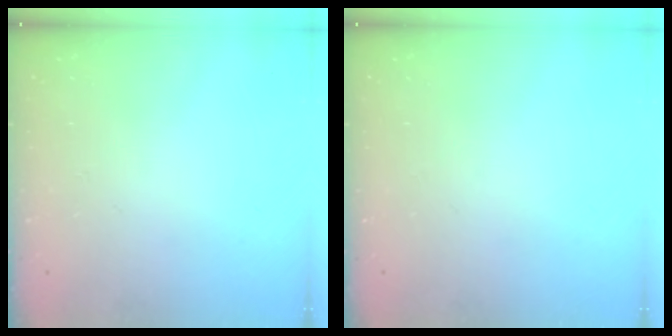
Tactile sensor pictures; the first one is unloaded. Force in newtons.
{"total": 0.0}